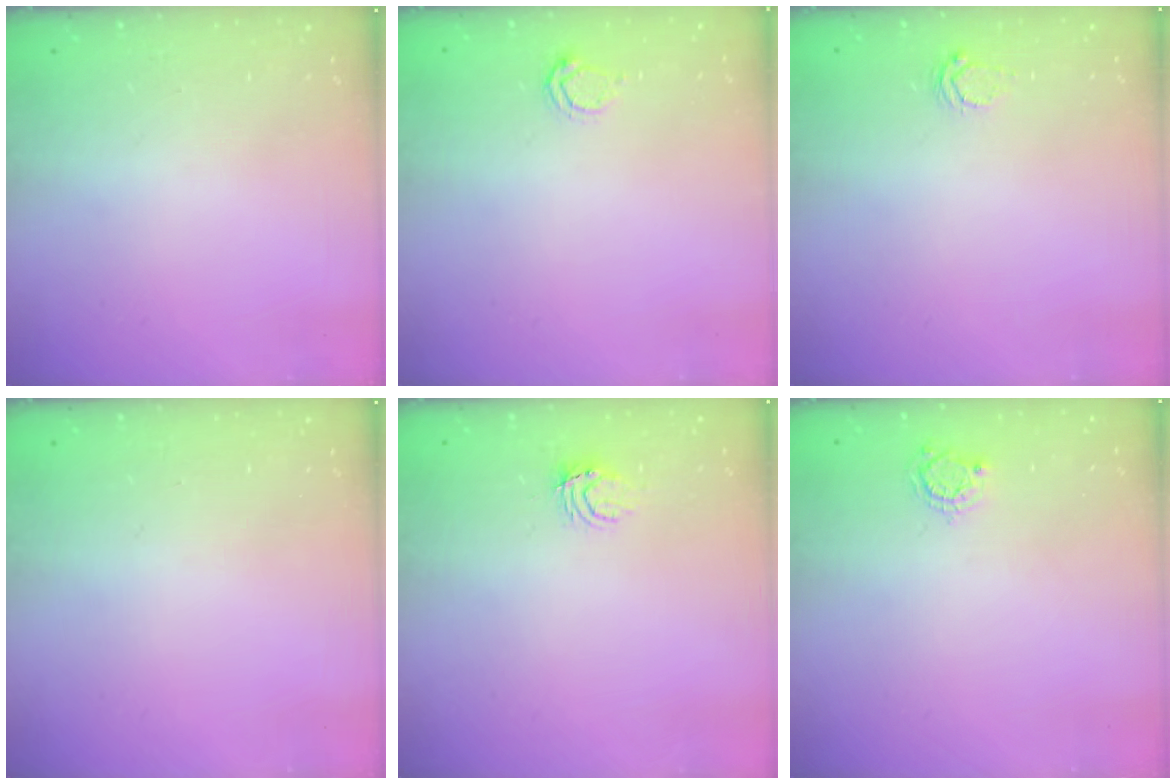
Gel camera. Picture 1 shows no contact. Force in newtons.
{"total": 3.1, "press": 3.1, "slide": 0.4}
{"total": 2.6, "press": 2.6, "slide": 0.3}
{"total": 0.0}
{"total": 3.9, "press": 3.9, "slide": 0.4}
{"total": 4.1, "press": 4.1, "slide": 0.4}